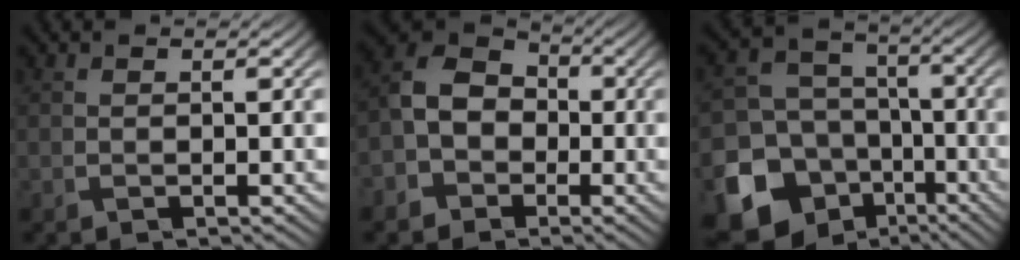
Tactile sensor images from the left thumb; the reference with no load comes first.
{"total": 7.1, "force": [-2.3, 5.8, 3.4], "torque": [-0.085, -0.004, -0.060]}
{"total": 16.9, "force": [-8.5, 13.7, 4.9], "torque": [-0.155, -0.065, -0.138]}